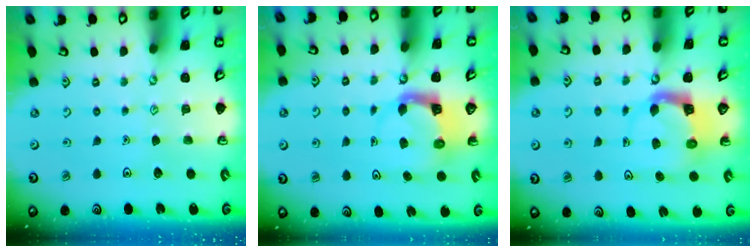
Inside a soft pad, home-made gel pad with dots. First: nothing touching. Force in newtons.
{"total": 3.9, "press": 3.9, "slide": 0.3}
{"total": 3.6, "press": 3.6, "slide": 0.6}